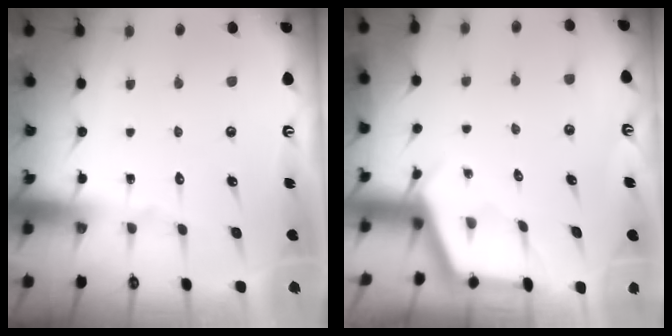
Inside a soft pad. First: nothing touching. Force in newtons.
{"total": 2.5, "press": 2.5, "slide": 0.1}